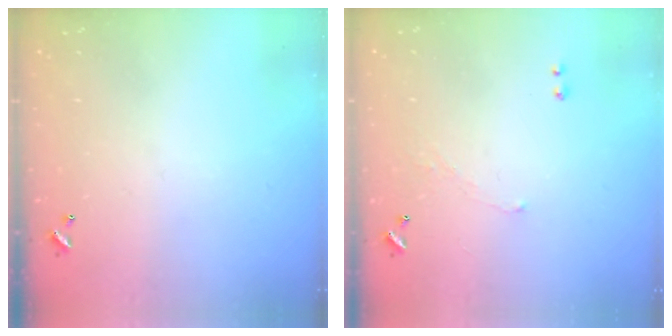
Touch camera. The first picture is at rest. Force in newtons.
{"total": 2.5, "press": 2.4, "slide": 0.7}